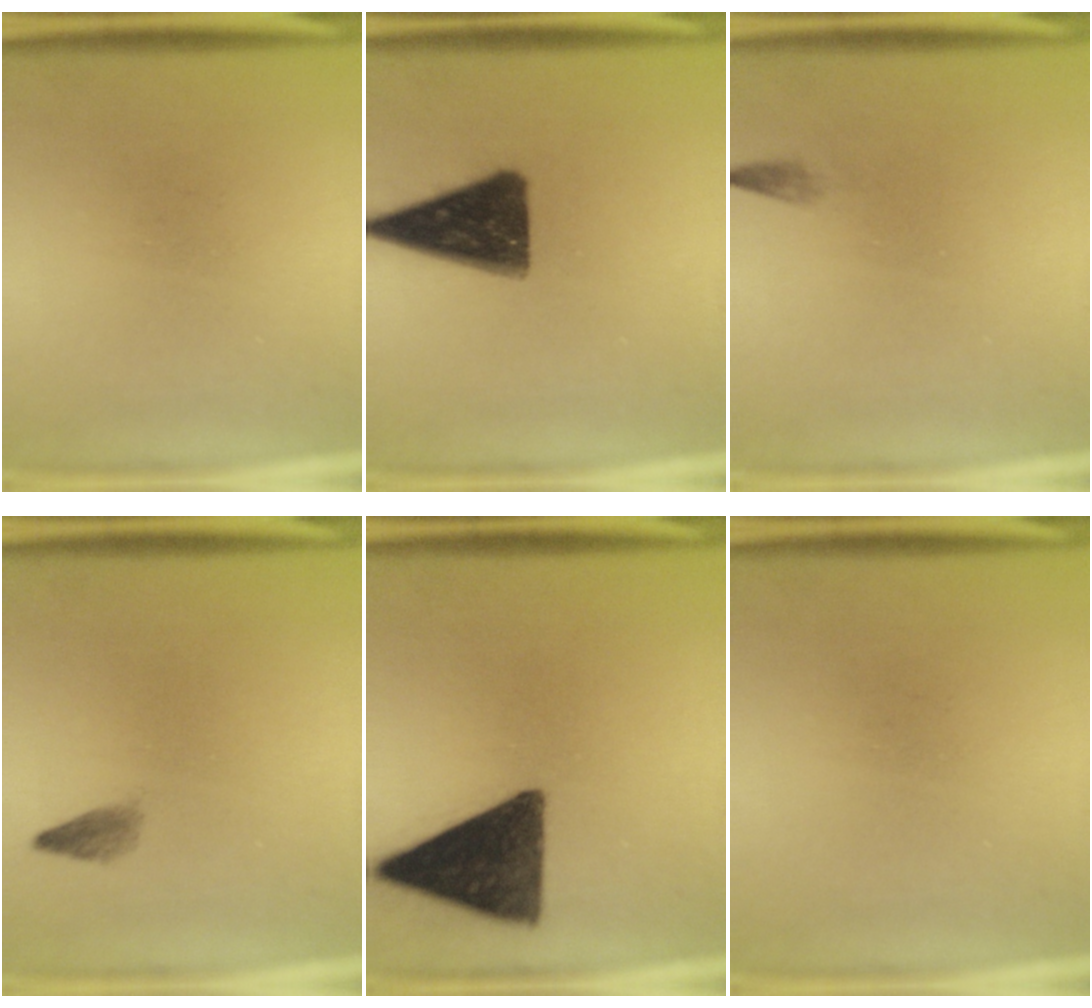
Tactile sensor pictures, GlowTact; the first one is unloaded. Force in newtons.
{"total": 14.2}
{"total": 0.7}
{"total": 1.4}
{"total": 14.1}
{"total": 0.0}